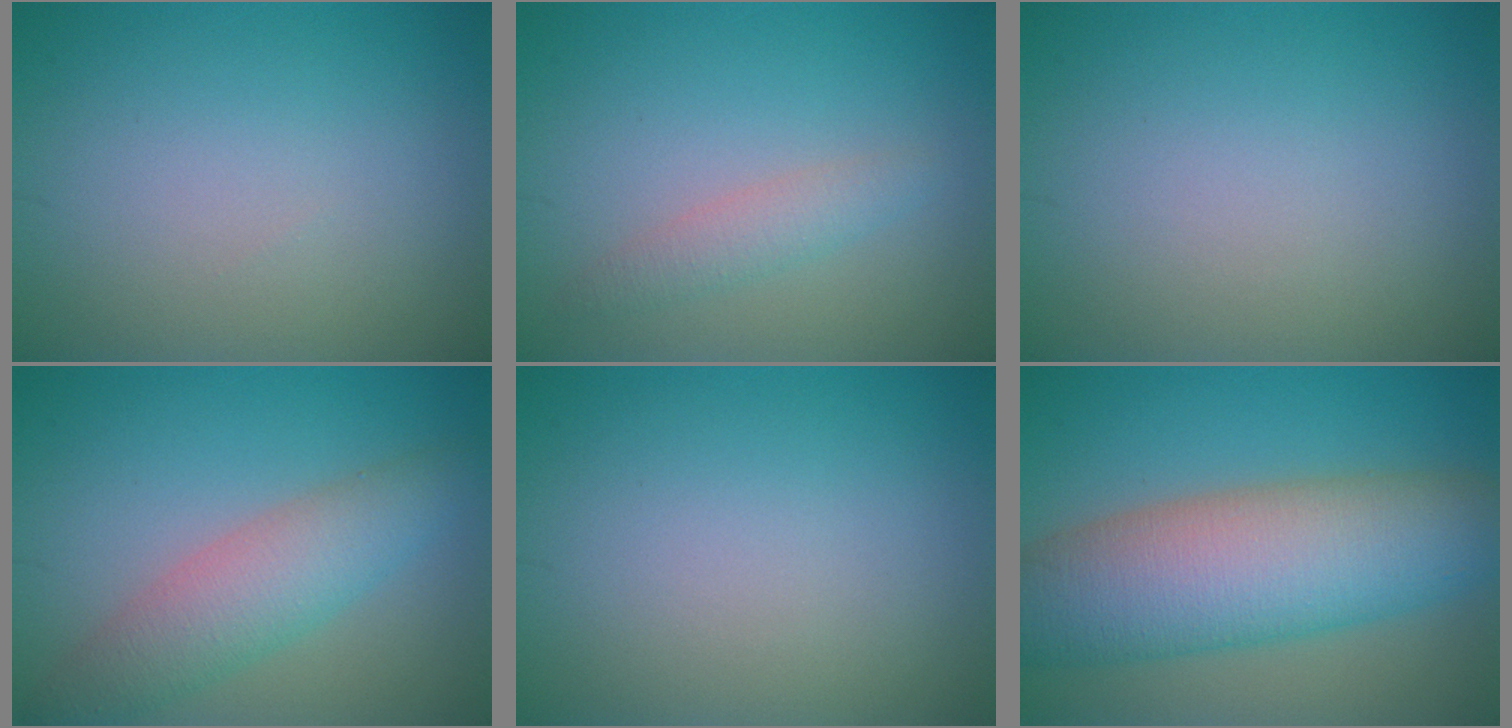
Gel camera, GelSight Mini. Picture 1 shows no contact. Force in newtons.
{"total": 1.9, "press": 1.9, "slide": 0.1}
{"total": 0.0}
{"total": 4.7, "press": 4.7, "slide": 0.3}
{"total": 0.0}
{"total": 11.0, "press": 11.0, "slide": 0.4}